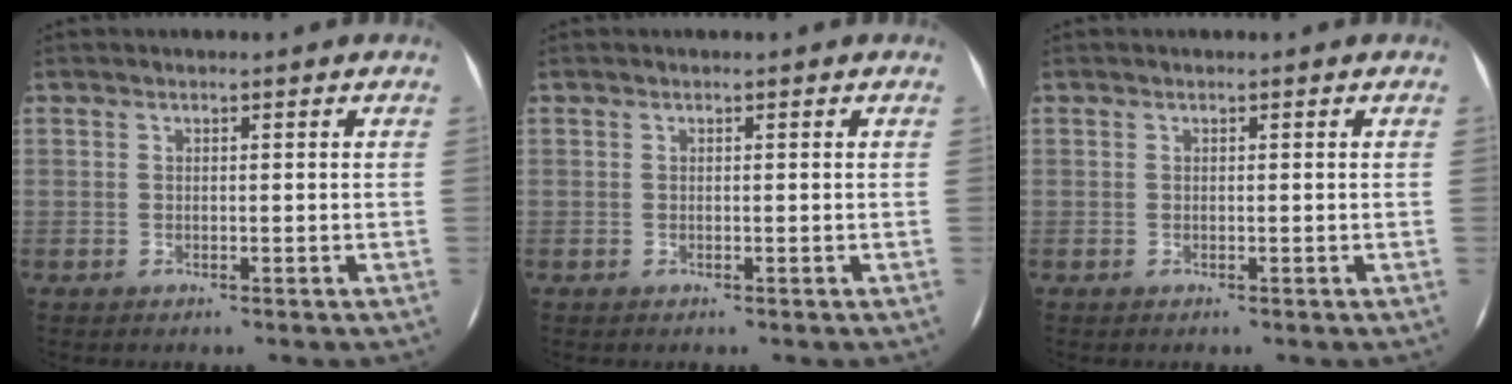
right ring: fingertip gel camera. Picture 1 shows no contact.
{"total": 0.0}
{"total": 0.0}